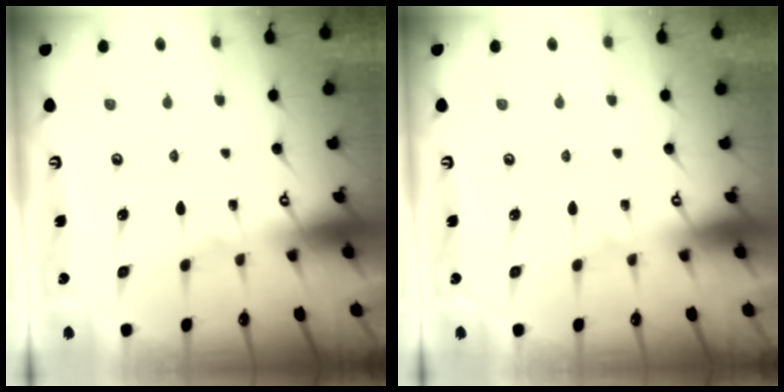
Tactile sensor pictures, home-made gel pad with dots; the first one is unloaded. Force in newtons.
{"total": 0.0}